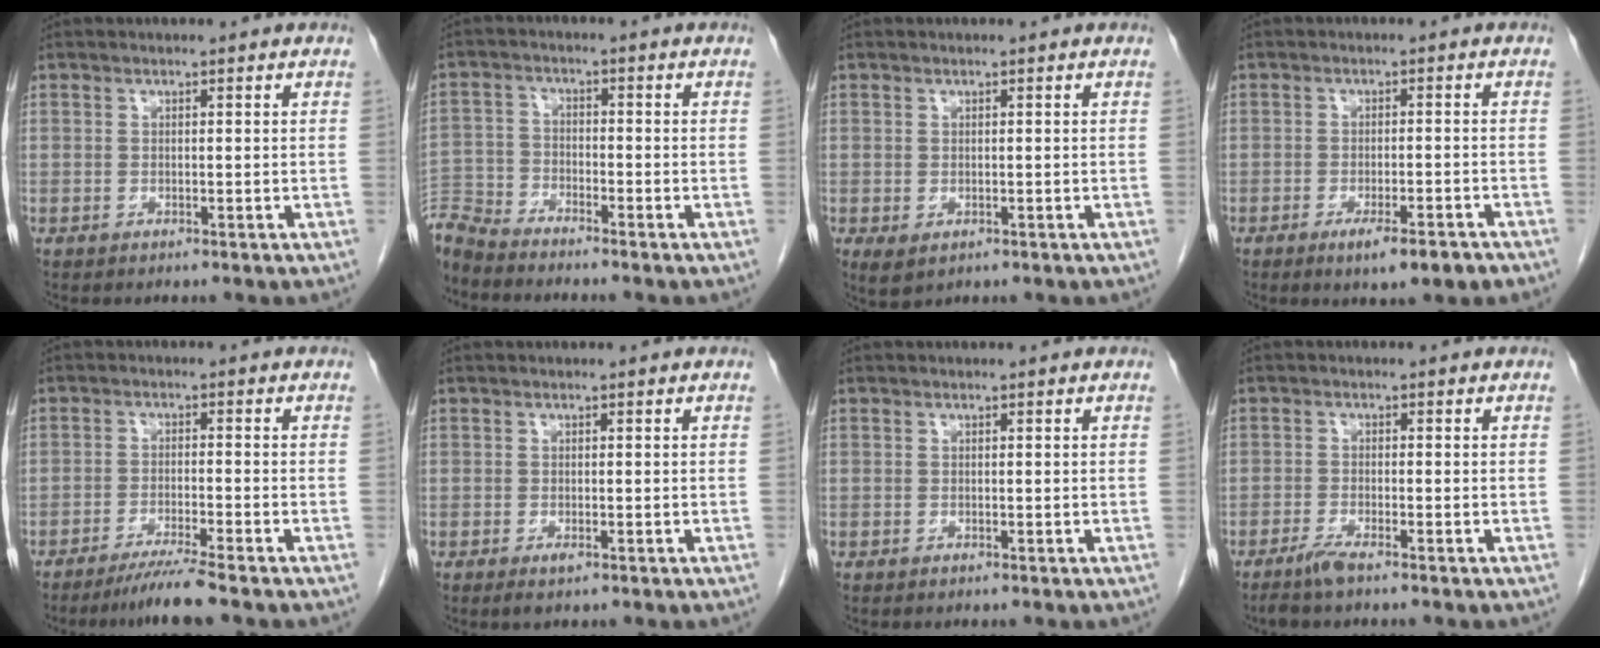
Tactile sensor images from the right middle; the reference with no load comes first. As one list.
[{"total": 6.9, "force": [-6.8, 0.3, 0.9], "torque": [-0.015, -0.007, -0.132]}, {"total": 2.3, "force": [-0.7, 1.5, 1.6], "torque": [-0.026, -0.007, 0.001]}, {"total": 5.7, "force": [-3.7, 0.9, 4.2], "torque": [-0.059, -0.009, -0.049]}, {"total": 4.9, "force": [-4.0, -1.2, 2.6], "torque": [-0.047, -0.017, -0.075]}, {"total": 1.0, "force": [-0.5, 0.3, 0.8], "torque": [-0.014, -0.002, -0.006]}, {"total": 0.0}, {"total": 2.4, "force": [-1.9, -0.1, 1.4], "torque": [-0.039, -0.006, -0.041]}]